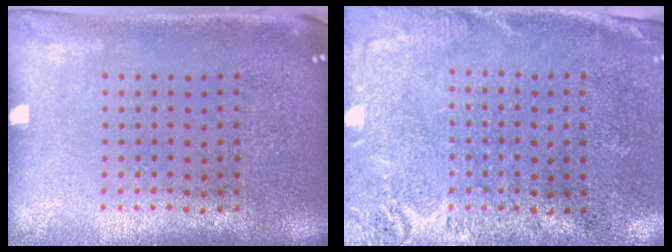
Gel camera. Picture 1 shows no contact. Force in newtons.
{"total": 2.7, "press": 2.4, "slide": 1.3}